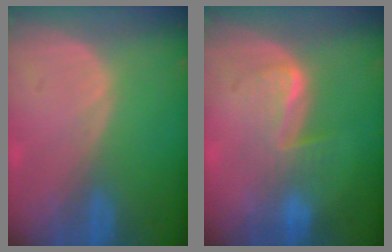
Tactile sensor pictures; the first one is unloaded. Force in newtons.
{"total": 4.5, "press": 4.5, "slide": 0.5}